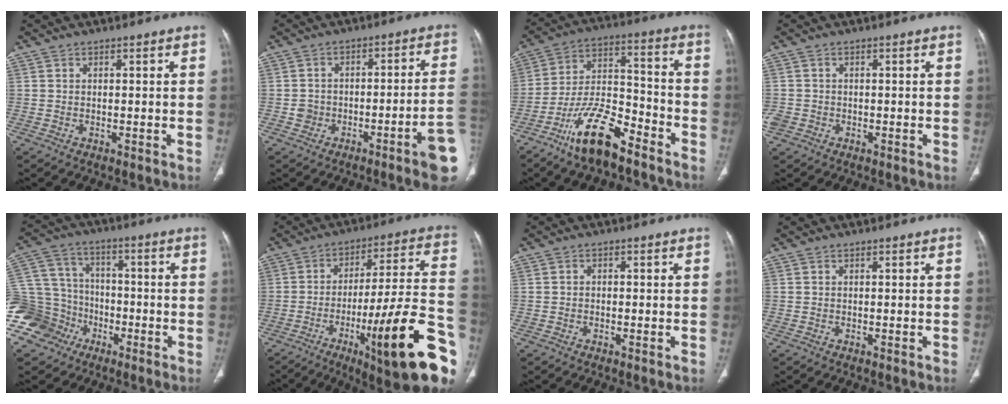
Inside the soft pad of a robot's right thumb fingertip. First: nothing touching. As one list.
[{"total": 10.3, "force": [-4.6, 2.4, 8.9], "torque": [-0.111, 0.044, -0.062]}, {"total": 14.9, "force": [-10.2, 5.2, 9.5], "torque": [-0.172, 0.072, -0.190]}, {"total": 2.8, "force": [-0.7, 2.5, 1.0], "torque": [-0.019, 0.009, -0.010]}, {"total": 16.6, "force": [-7.9, 13.6, 5.1], "torque": [-0.105, 0.063, -0.138]}, {"total": 26.2, "force": [-11.0, 4.4, 23.4], "torque": [-0.295, 0.050, -0.158]}, {"total": 0.8, "force": [-0.1, 0.7, 0.4], "torque": [-0.002, 0.004, -0.003]}, {"total": 0.0}]